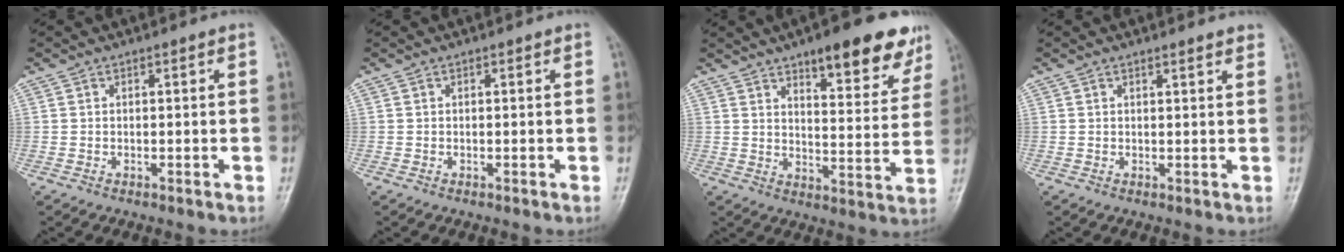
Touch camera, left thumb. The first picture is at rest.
{"total": 0.0}
{"total": 16.0, "force": [10.6, 5.1, 10.8], "torque": [-0.096, -0.055, 0.145]}
{"total": 2.0, "force": [1.8, 0.2, 0.9], "torque": [-0.006, -0.006, 0.020]}